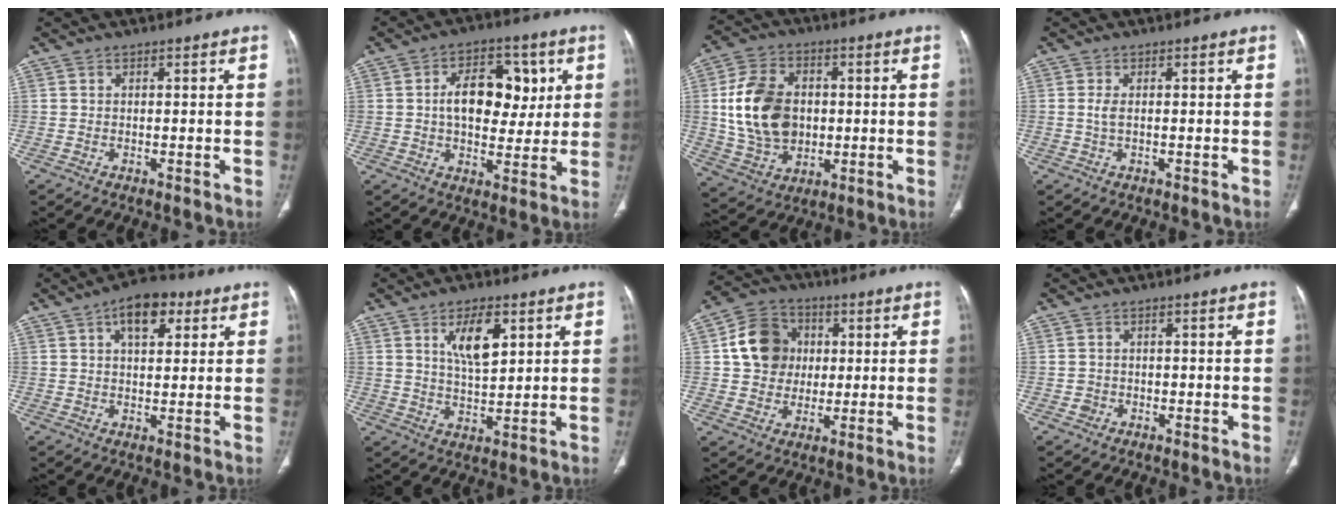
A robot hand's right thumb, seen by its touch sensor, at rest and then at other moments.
{"total": 13.0, "force": [2.4, 8.3, 9.7], "torque": [-0.103, 0.003, 0.036]}
{"total": 15.9, "force": [0.9, 11.6, 10.8], "torque": [-0.180, 0.003, 0.025]}
{"total": 1.4, "force": [0.0, 0.5, 1.3], "torque": [-0.037, -0.003, 0.003]}
{"total": 8.7, "force": [3.9, 4.6, 6.2], "torque": [-0.072, 0.000, 0.054]}
{"total": 8.3, "force": [3.6, 3.6, 6.6], "torque": [-0.102, -0.021, 0.067]}
{"total": 12.0, "force": [1.9, 10.5, 5.6], "torque": [-0.072, 0.008, 0.028]}
{"total": 1.4, "force": [-0.5, 1.3, 0.2], "torque": [0.003, 0.006, -0.008]}